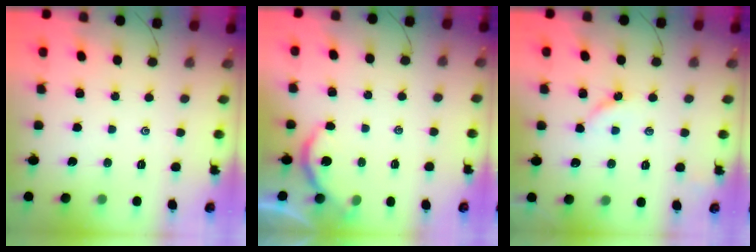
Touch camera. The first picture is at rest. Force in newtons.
{"total": 3.3, "press": 3.3, "slide": 0.3}
{"total": 4.8, "press": 4.7, "slide": 0.3}